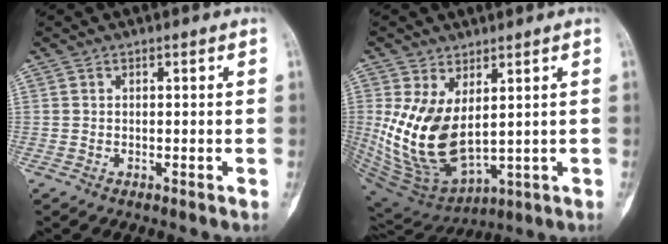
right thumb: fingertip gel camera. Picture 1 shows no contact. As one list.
[{"total": 14.6, "force": [2.6, 8.2, 11.7], "torque": [-0.214, -0.025, 0.080]}]